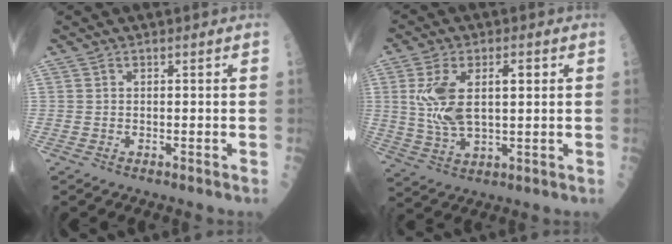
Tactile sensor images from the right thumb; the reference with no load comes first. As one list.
[{"total": 11.9, "force": [2.2, 5.7, 10.3], "torque": [-0.204, 0.005, 0.048]}]